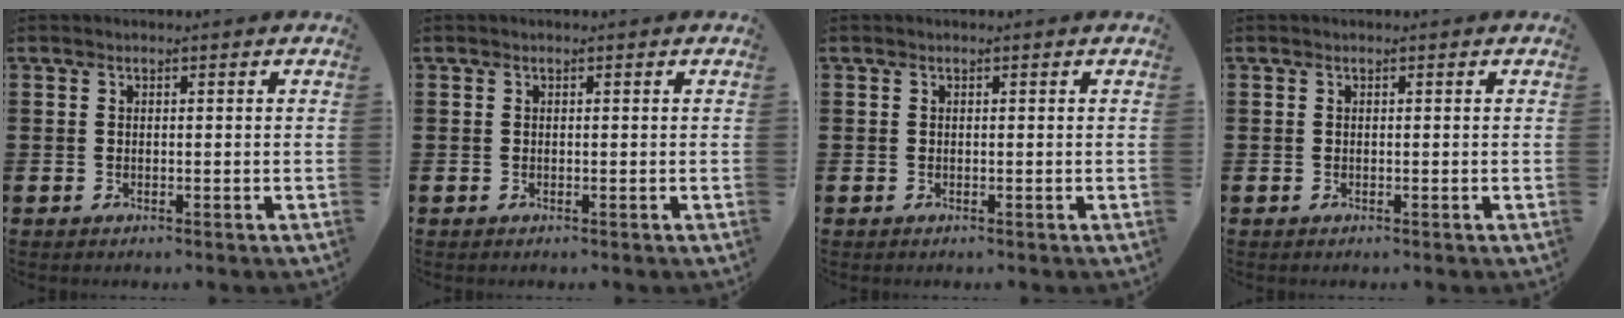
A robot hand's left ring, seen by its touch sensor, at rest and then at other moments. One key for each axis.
{"total": 0.0}
{"total": 0.0}
{"total": 0.0}